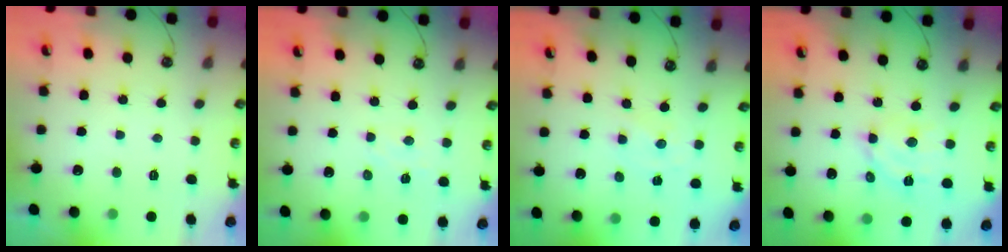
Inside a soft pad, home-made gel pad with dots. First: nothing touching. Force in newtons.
{"total": 4.3, "press": 4.2, "slide": 0.5}
{"total": 0.0}
{"total": 11.6, "press": 11.6, "slide": 0.8}